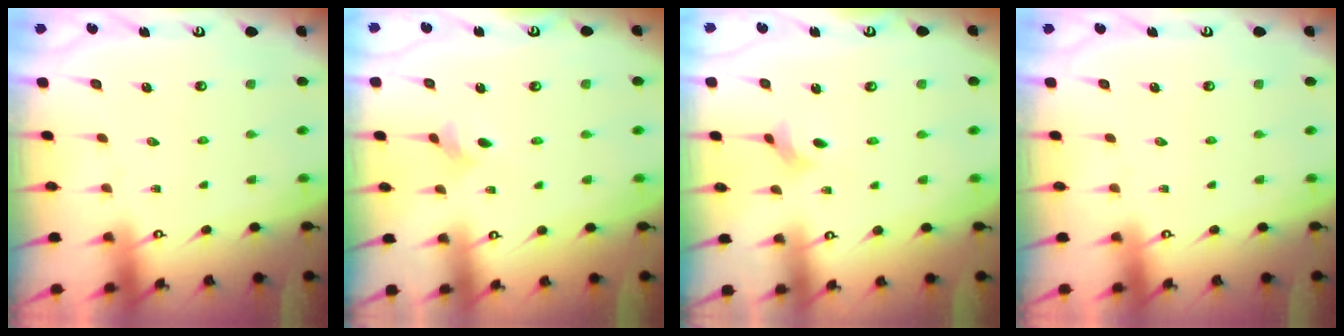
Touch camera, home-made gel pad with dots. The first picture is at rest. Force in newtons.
{"total": 3.4, "press": 3.3, "slide": 0.8}
{"total": 2.7, "press": 2.6, "slide": 0.7}
{"total": 0.0}